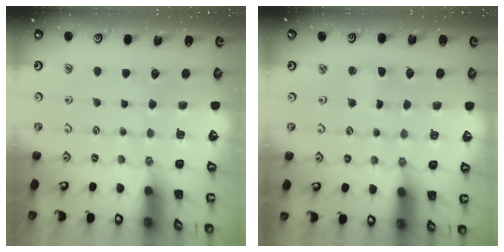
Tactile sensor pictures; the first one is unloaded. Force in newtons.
{"total": 1.8, "press": 1.7, "slide": 0.3}